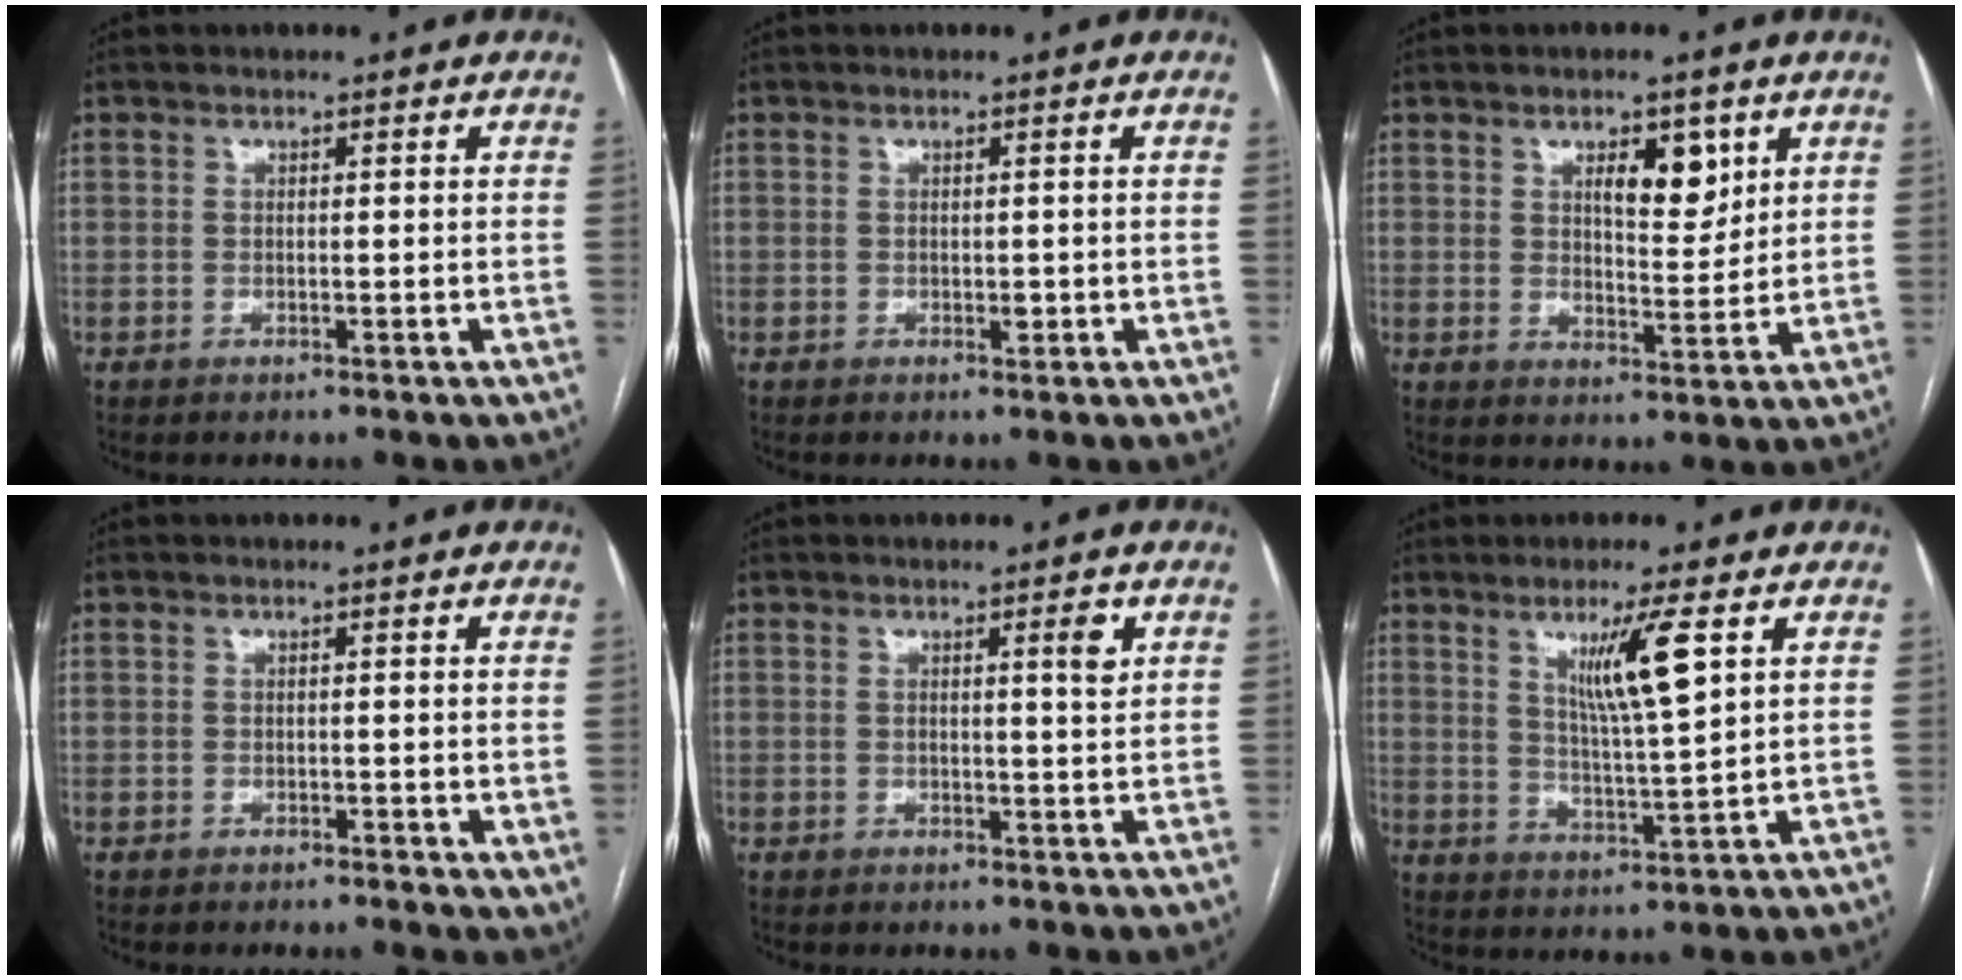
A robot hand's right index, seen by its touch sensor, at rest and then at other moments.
{"total": 1.0, "force": [-0.2, 0.4, 0.9], "torque": [-0.014, -0.001, -0.001]}
{"total": 6.3, "force": [3.0, 2.5, 4.9], "torque": [-0.074, -0.003, 0.049]}
{"total": 1.4, "force": [-0.3, 0.8, 1.1], "torque": [-0.010, -0.001, -0.005]}
{"total": 2.6, "force": [1.1, 0.1, 2.3], "torque": [-0.034, -0.003, 0.013]}
{"total": 8.2, "force": [3.6, -0.3, 7.4], "torque": [-0.130, -0.012, 0.066]}